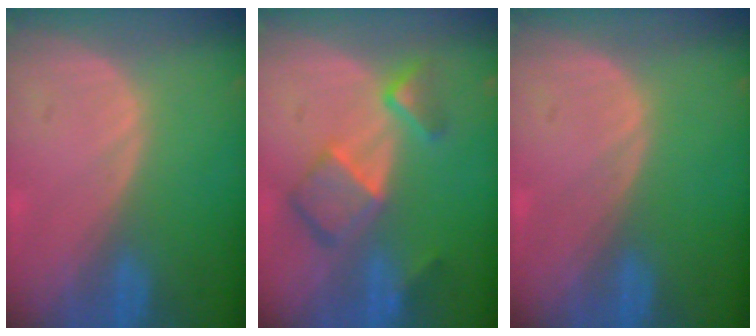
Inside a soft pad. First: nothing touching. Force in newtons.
{"total": 7.7, "press": 6.7, "slide": 3.8}
{"total": 0.0}